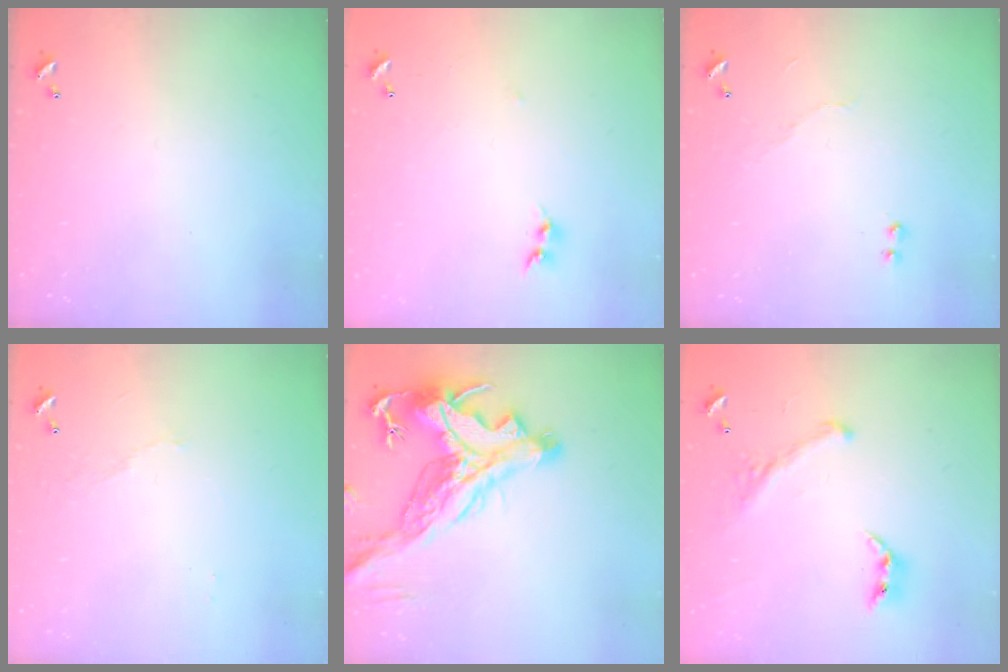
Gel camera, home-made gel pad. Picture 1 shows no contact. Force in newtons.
{"total": 7.6, "press": 7.6, "slide": 0.4}
{"total": 4.6, "press": 4.6, "slide": 0.3}
{"total": 2.9, "press": 2.8, "slide": 0.6}
{"total": 9.1, "press": 8.9, "slide": 2.0}
{"total": 1.6, "press": 1.1, "slide": 1.2}